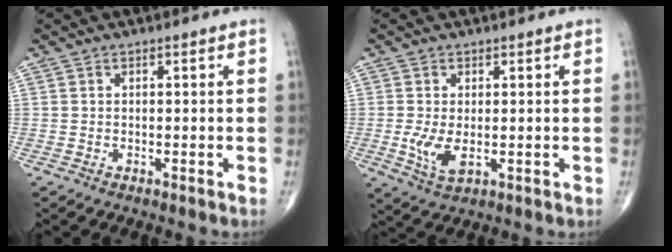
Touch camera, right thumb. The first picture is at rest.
{"total": 5.1, "force": [-0.4, 2.6, 4.4], "torque": [-0.092, -0.015, -0.001]}